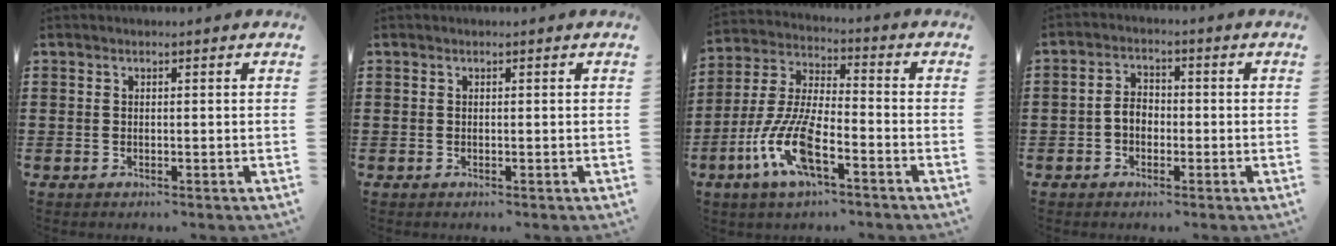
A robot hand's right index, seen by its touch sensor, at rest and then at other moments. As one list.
[{"total": 0.0}, {"total": 10.7, "force": [-5.0, 3.3, 8.8], "torque": [-0.220, -0.016, -0.101]}, {"total": 3.3, "force": [-1.0, 2.3, 2.2], "torque": [-0.059, 0.001, -0.025]}]